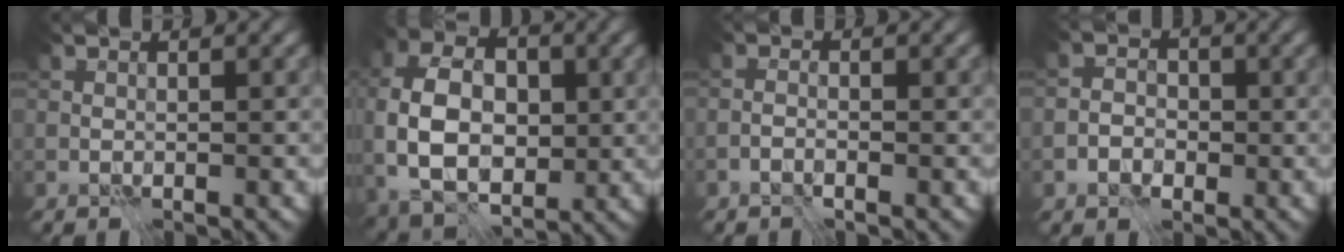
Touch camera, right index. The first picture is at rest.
{"total": 9.5, "force": [-0.2, 6.4, 7.0], "torque": [-0.139, 0.006, -0.013]}
{"total": 1.1, "force": [-0.9, 0.0, 0.6], "torque": [-0.008, 0.006, -0.019]}
{"total": 2.4, "force": [-1.1, 1.9, 0.9], "torque": [0.009, 0.010, -0.034]}